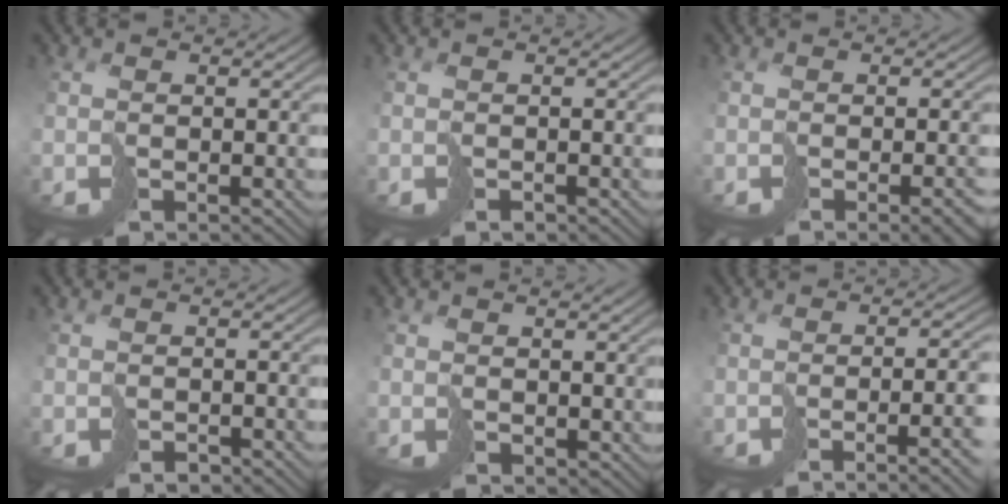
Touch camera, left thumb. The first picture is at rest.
{"total": 0.7, "force": [-0.5, 0.4, 0.3], "torque": [-0.003, -0.002, -0.010]}
{"total": 3.7, "force": [-1.8, 0.8, 3.1], "torque": [-0.039, -0.002, -0.026]}
{"total": 1.0, "force": [-0.8, 0.5, 0.4], "torque": [-0.005, -0.002, -0.017]}
{"total": 1.2, "force": [0.9, 0.8, 0.2], "torque": [-0.009, -0.002, 0.017]}
{"total": 8.2, "force": [-2.9, 2.2, 7.4], "torque": [-0.084, -0.009, -0.040]}